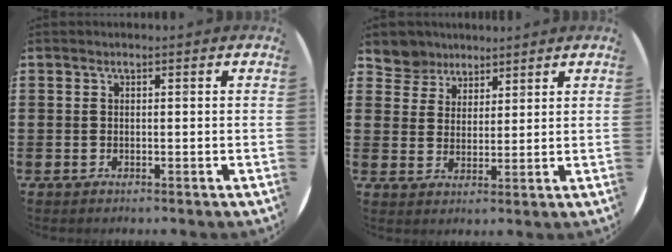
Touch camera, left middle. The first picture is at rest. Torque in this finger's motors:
{"motor_torque": [0.48, -0.44, -0.03, -0.03]}